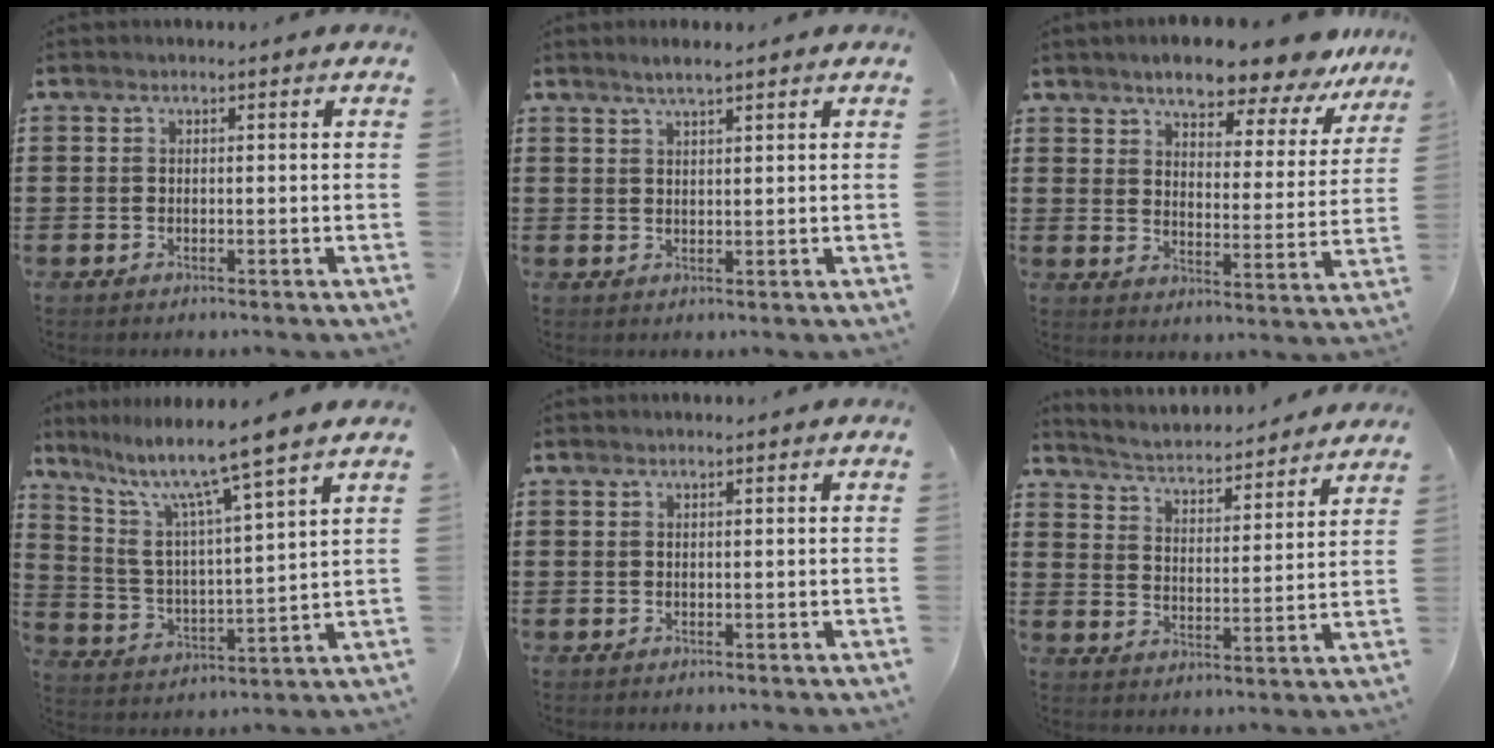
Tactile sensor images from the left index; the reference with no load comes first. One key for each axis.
{"total": 2.2, "fx": 1.7, "fy": 0.2, "fz": 1.4, "tx": -0.029, "ty": 0.002, "tz": 0.031}
{"total": 8.3, "fx": 7.6, "fy": 1.2, "fz": 3.3, "tx": -0.069, "ty": -0.044, "tz": 0.131}
{"total": 9.7, "fx": 7.7, "fy": 0.0, "fz": 6.0, "tx": -0.147, "ty": -0.046, "tz": 0.122}
{"total": 0.0}
{"total": 3.3, "fx": 3.2, "fy": -0.3, "fz": 0.4, "tx": -0.028, "ty": -0.034, "tz": 0.047}